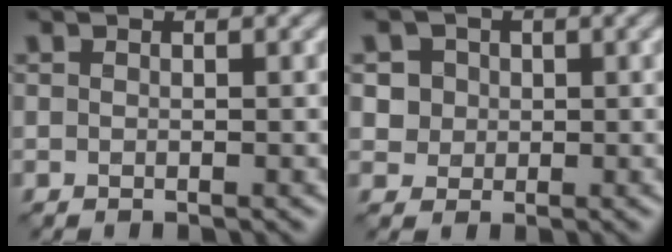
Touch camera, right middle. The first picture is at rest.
{"total": 3.6, "force": [1.3, 3.1, 1.2], "torque": [-0.016, 0.017, 0.020]}